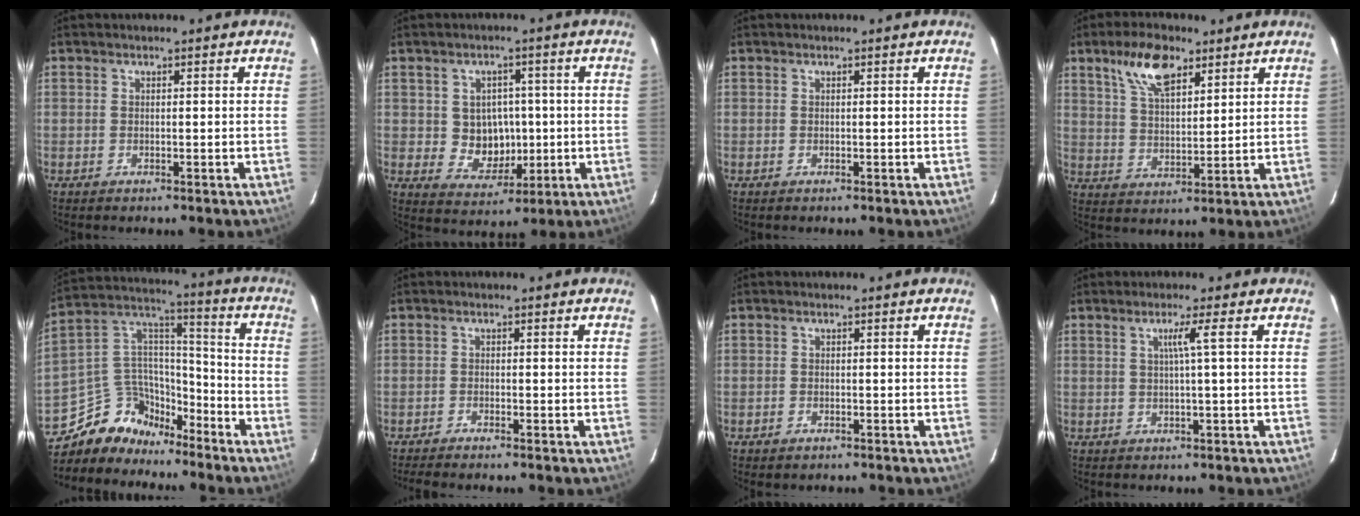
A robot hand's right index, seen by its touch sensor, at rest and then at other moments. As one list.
[{"total": 7.3, "force": [0.0, 6.7, 2.9], "torque": [-0.056, 0.007, 0.018]}, {"total": 0.0}, {"total": 9.8, "force": [5.9, 4.3, 6.5], "torque": [-0.121, 0.015, 0.112]}, {"total": 13.0, "force": [-10.5, 7.2, 2.7], "torque": [-0.069, 0.068, -0.186]}, {"total": 2.8, "force": [-2.5, 0.1, 1.2], "torque": [-0.031, -0.006, -0.044]}, {"total": 1.2, "force": [-0.8, 0.8, 0.3], "torque": [-0.008, -0.001, -0.012]}, {"total": 2.6, "force": [0.5, -1.1, 2.4], "torque": [-0.040, -0.004, 0.012]}]